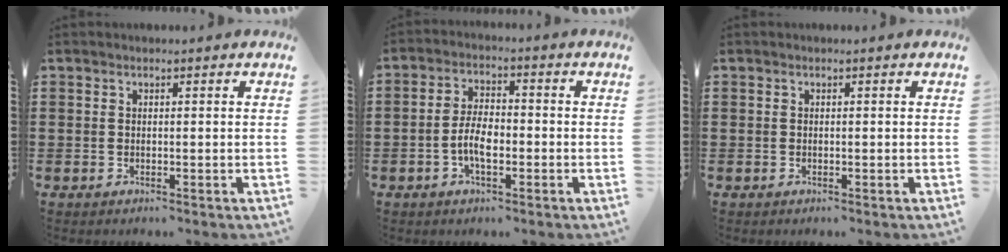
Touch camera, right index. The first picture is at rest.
{"total": 5.5, "force": [-1.5, 2.5, 4.7], "torque": [-0.108, -0.002, -0.034]}
{"total": 0.0}